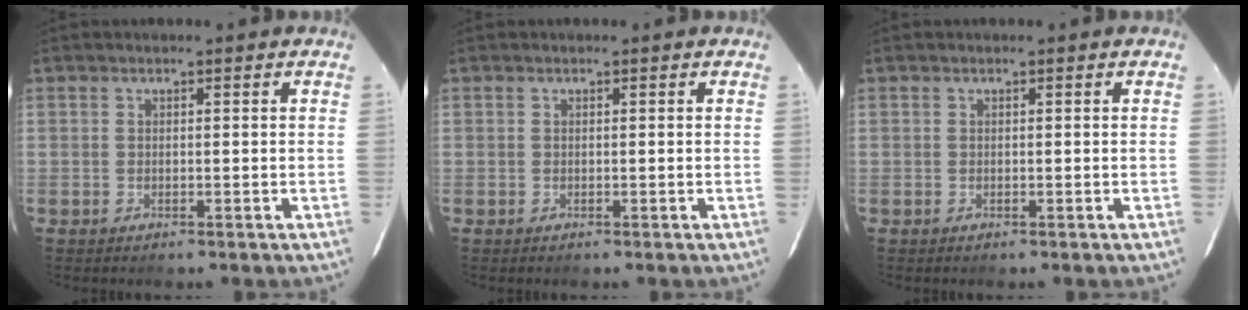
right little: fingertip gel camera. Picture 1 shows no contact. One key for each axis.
{"total": 0.0}
{"total": 0.0}